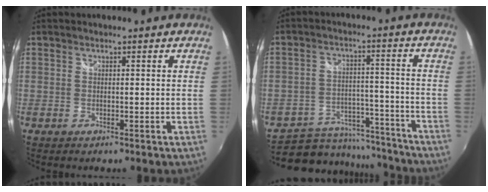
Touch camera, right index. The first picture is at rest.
{"total": 14.9, "force": [-12.3, 7.8, 3.1], "torque": [-0.076, 0.038, -0.158]}